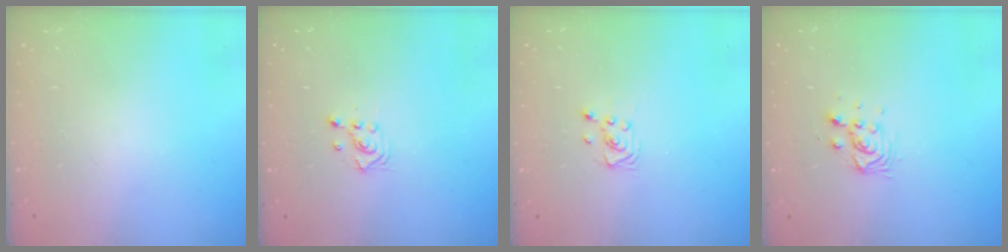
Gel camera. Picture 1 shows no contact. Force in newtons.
{"total": 2.5, "press": 2.5, "slide": 0.3}
{"total": 2.6, "press": 2.6, "slide": 0.3}
{"total": 4.8, "press": 4.8, "slide": 0.9}